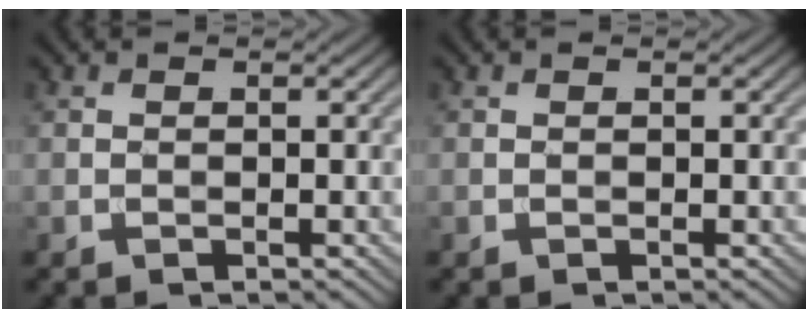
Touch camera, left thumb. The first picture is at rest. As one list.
[{"total": 0.0}]